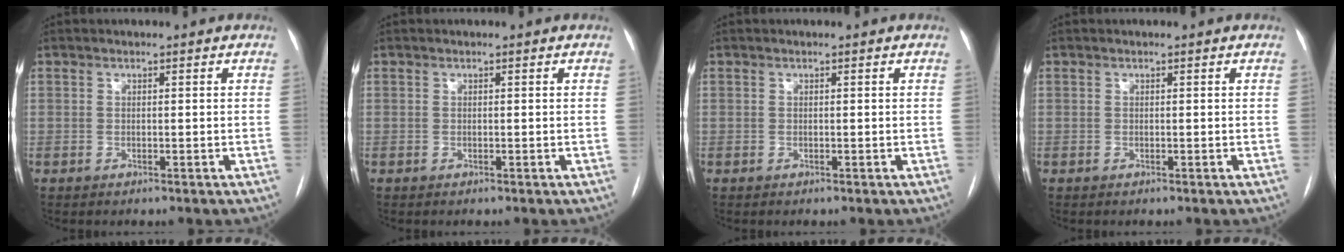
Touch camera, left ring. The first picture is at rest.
{"total": 0.0}
{"total": 0.0}
{"total": 0.0}